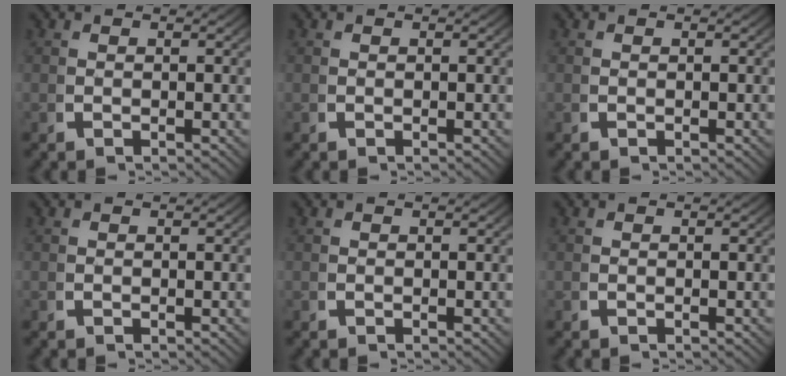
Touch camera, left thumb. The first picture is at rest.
{"total": 0.0}
{"total": 0.0}
{"total": 0.0}
{"total": 0.0}
{"total": 0.0}